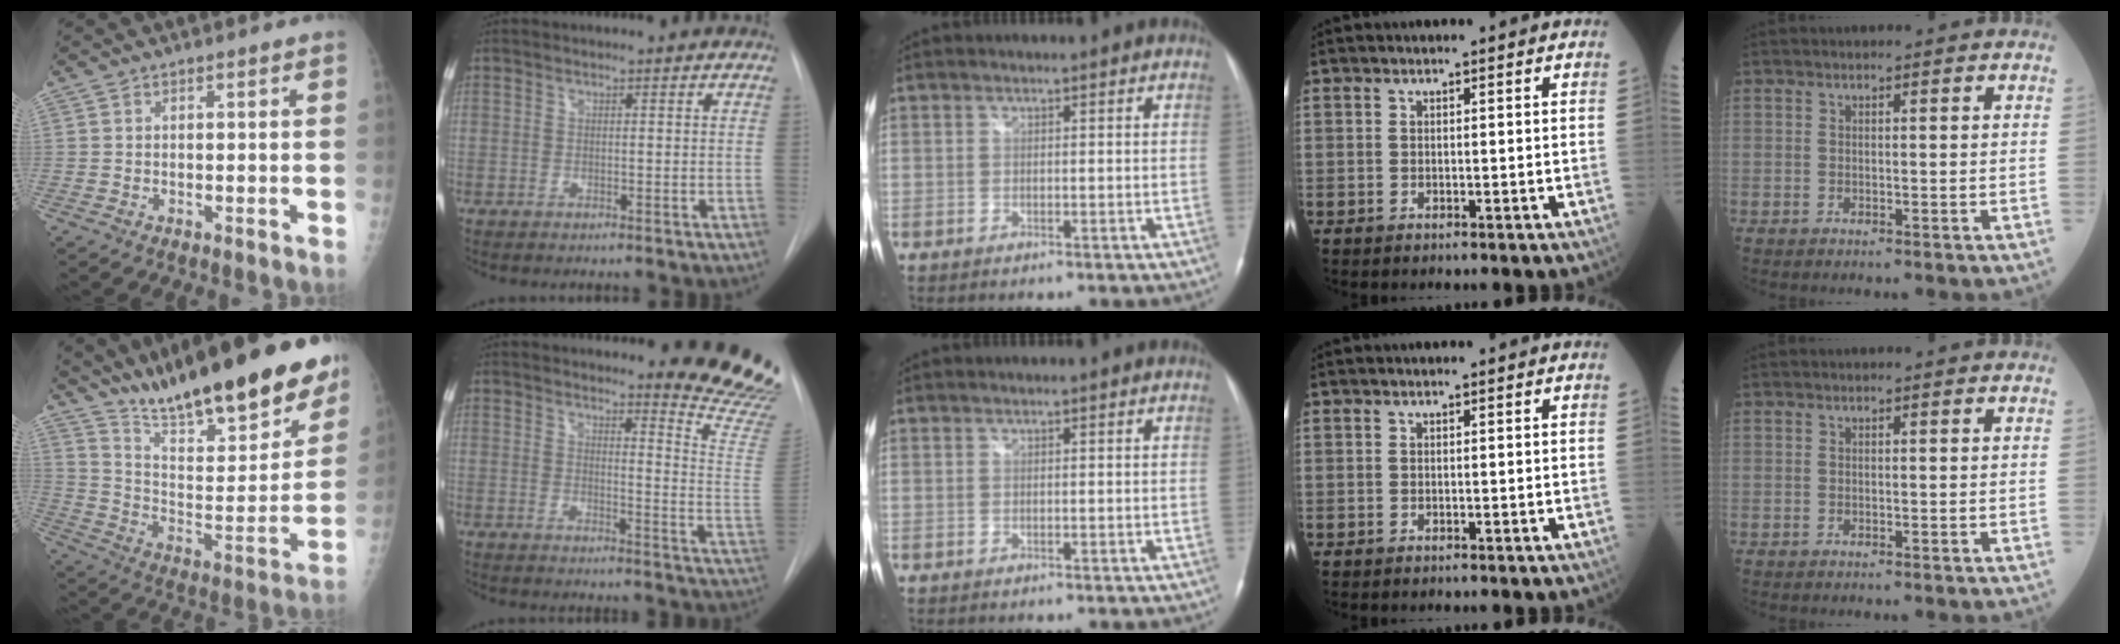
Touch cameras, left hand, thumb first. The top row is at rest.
{"thumb": {"total": 28.1, "force": [21.1, 7.2, 17.1], "torque": [-0.231, -0.086, 0.331]}, "index": {"total": 15.2, "force": [14.8, -0.3, 3.5], "torque": [-0.028, -0.159, 0.144]}}